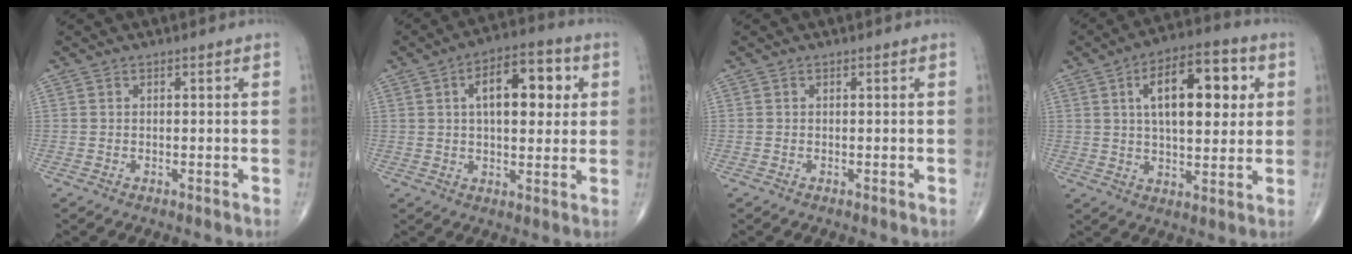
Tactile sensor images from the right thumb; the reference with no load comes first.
{"total": 12.9, "force": [3.3, 6.3, 10.8], "torque": [-0.135, 0.011, 0.046]}
{"total": 0.0}
{"total": 16.3, "force": [4.3, 7.6, 13.7], "torque": [-0.186, 0.005, 0.065]}